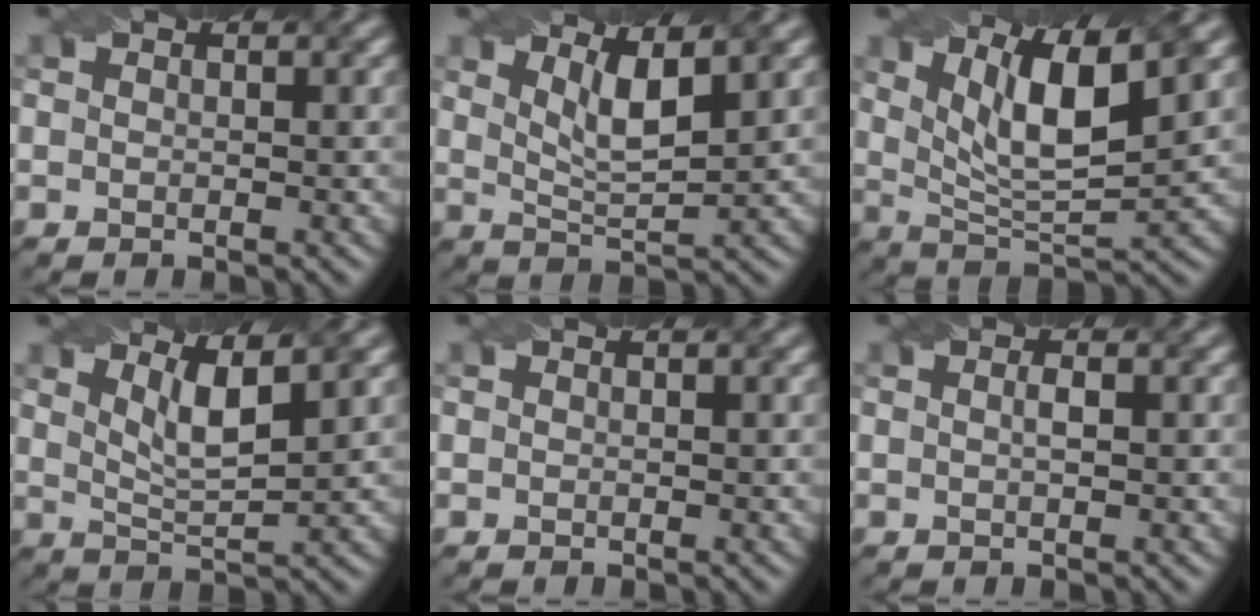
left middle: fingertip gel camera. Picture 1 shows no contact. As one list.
[{"total": 4.0, "force": [2.2, 1.0, 3.1], "torque": [-0.057, -0.002, 0.039]}, {"total": 8.1, "force": [3.5, 2.5, 6.9], "torque": [-0.119, 0.003, 0.060]}, {"total": 4.1, "force": [2.3, 0.9, 3.3], "torque": [-0.058, 0.000, 0.038]}, {"total": 0.0}, {"total": 0.9, "force": [0.1, 0.2, 0.9], "torque": [-0.015, -0.001, 0.003]}]